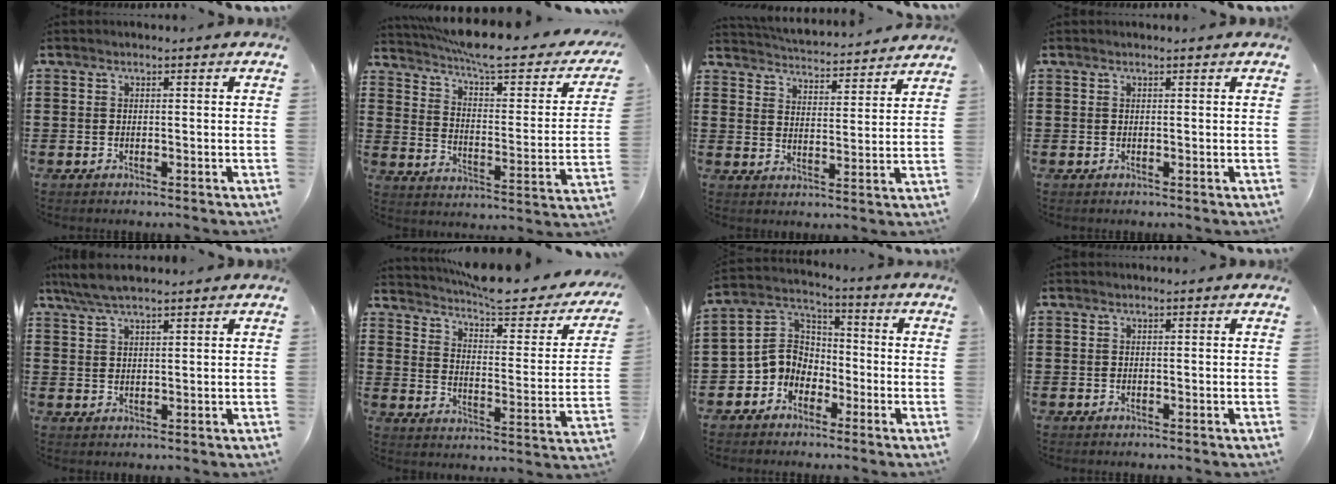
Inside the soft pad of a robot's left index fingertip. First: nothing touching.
{"total": 7.8, "force": [6.6, 0.3, 4.1], "torque": [-0.103, -0.047, 0.108]}
{"total": 4.1, "force": [4.0, -0.3, -0.1], "torque": [-0.021, -0.035, 0.066]}
{"total": 0.0}
{"total": 4.6, "force": [3.7, 0.8, 2.5], "torque": [-0.057, -0.002, 0.069]}
{"total": 6.4, "force": [5.8, 0.5, 2.6], "torque": [-0.073, -0.038, 0.095]}
{"total": 6.7, "force": [-2.7, 5.9, 1.6], "torque": [-0.073, 0.008, -0.062]}
{"total": 0.0}